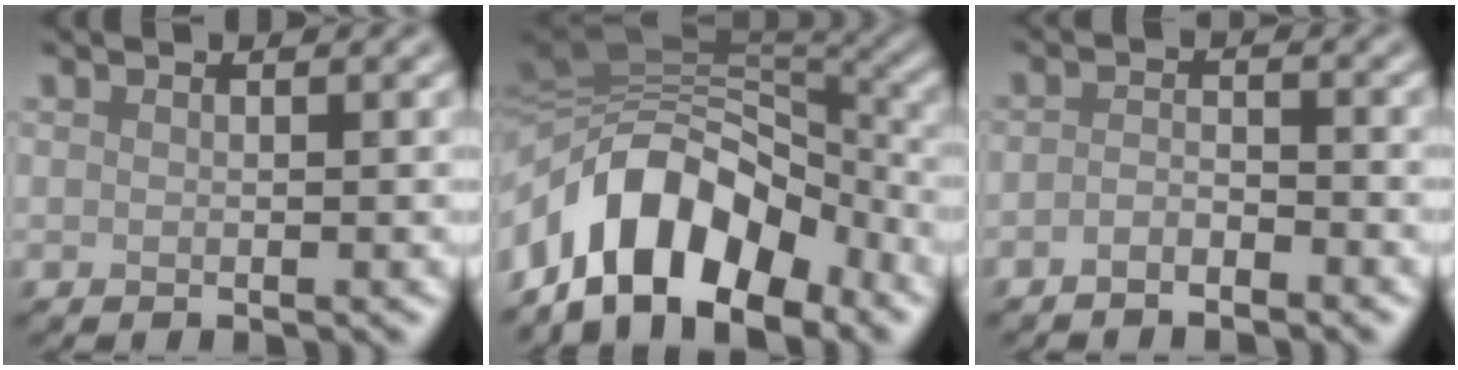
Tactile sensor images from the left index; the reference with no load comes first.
{"total": 11.5, "force": [-4.8, 6.7, 8.0], "torque": [-0.125, 0.025, -0.091]}
{"total": 1.6, "force": [-1.2, 0.5, 1.0], "torque": [-0.021, 0.003, -0.027]}